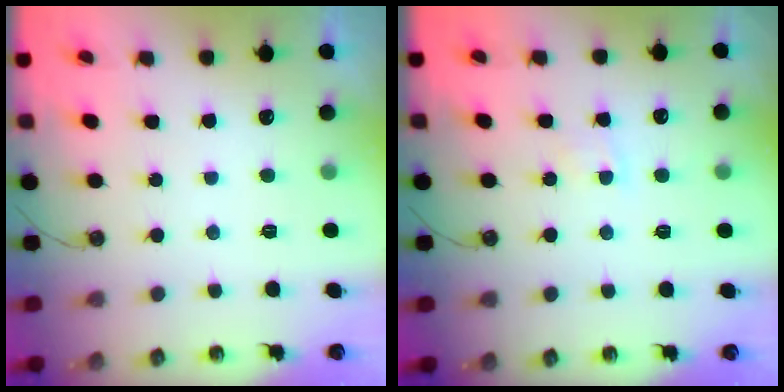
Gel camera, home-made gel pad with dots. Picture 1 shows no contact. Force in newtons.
{"total": 3.1, "press": 3.1, "slide": 0.4}